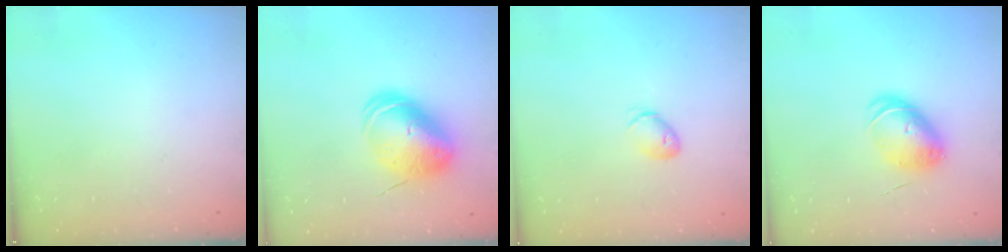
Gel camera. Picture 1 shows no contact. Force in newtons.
{"total": 10.5, "press": 10.3, "slide": 2.0}
{"total": 5.7, "press": 5.6, "slide": 1.2}
{"total": 8.0, "press": 7.9, "slide": 0.7}